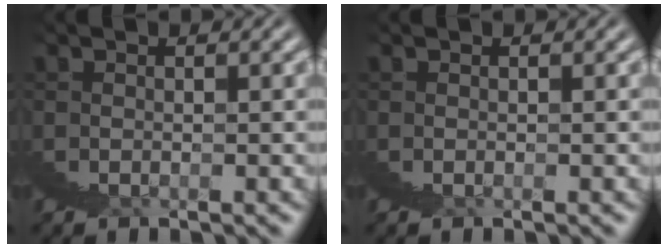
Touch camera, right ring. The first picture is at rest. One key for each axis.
{"total": 0.0}